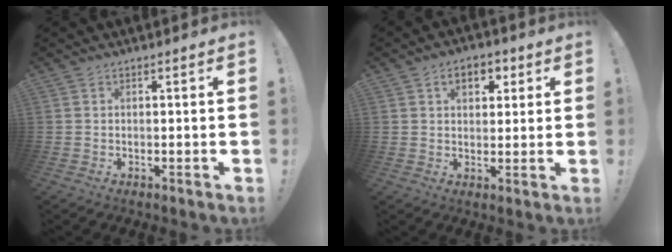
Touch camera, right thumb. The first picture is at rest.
{"total": 6.9, "force": [2.7, 4.5, 4.4], "torque": [-0.056, 0.001, 0.044]}